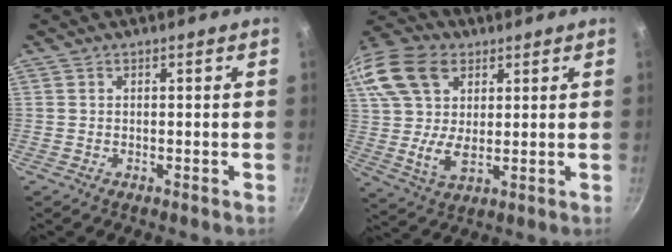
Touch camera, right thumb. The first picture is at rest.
{"total": 20.5, "force": [8.2, 13.4, 13.1], "torque": [-0.284, 0.013, 0.149]}